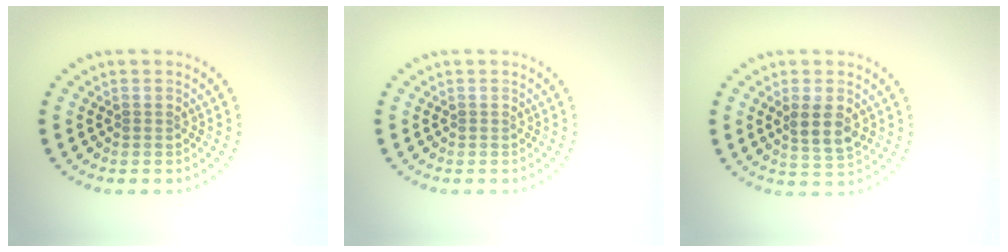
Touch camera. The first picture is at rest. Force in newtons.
{"total": 0.0}
{"total": 3.0, "press": 2.8, "slide": 0.9}